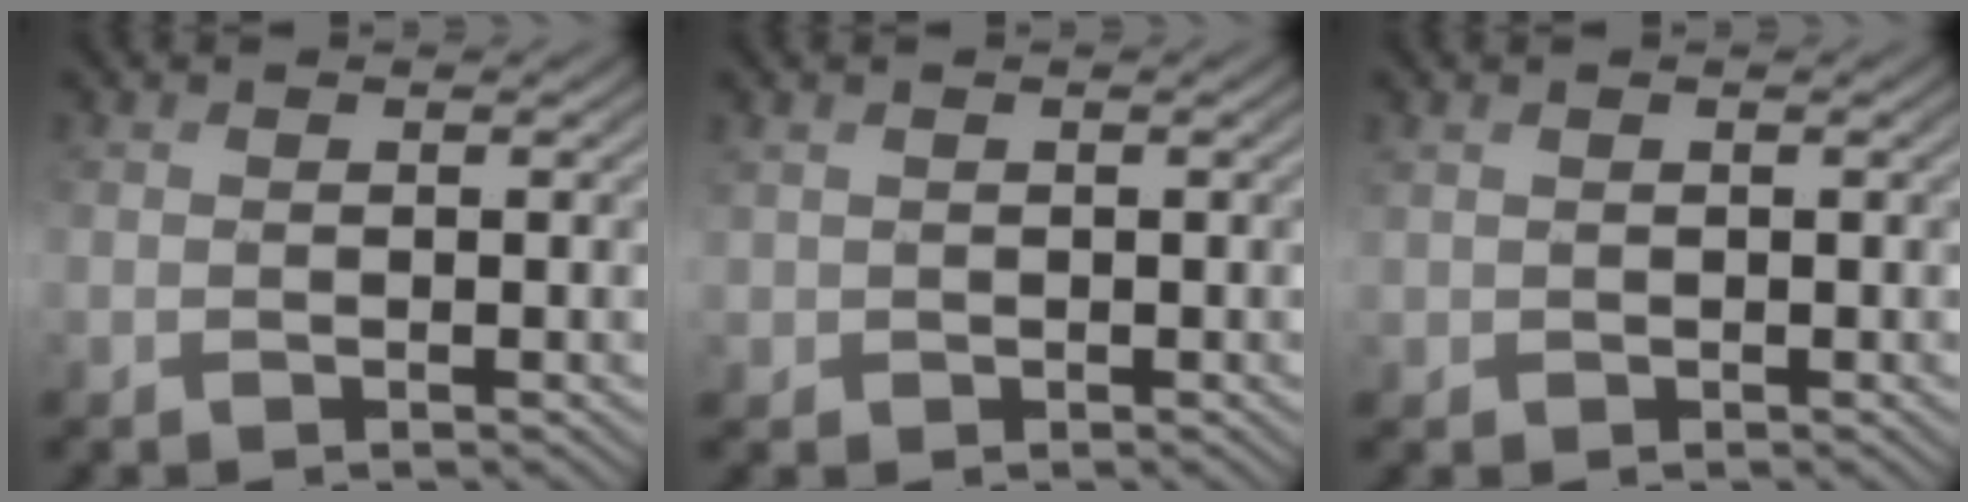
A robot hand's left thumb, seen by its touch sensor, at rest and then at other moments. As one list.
[{"total": 1.5, "force": [0.5, 1.4, 0.1], "torque": [-0.009, -0.004, 0.008]}, {"total": 1.1, "force": [0.6, 0.9, 0.2], "torque": [-0.009, -0.001, 0.013]}]